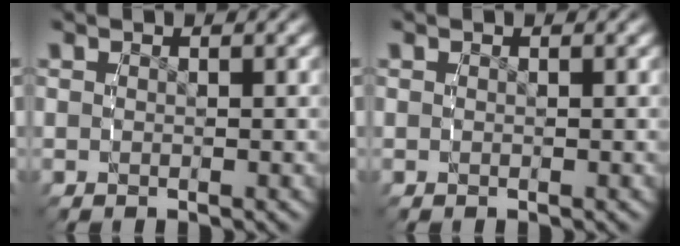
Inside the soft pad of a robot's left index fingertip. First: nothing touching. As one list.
[{"total": 0.0}]